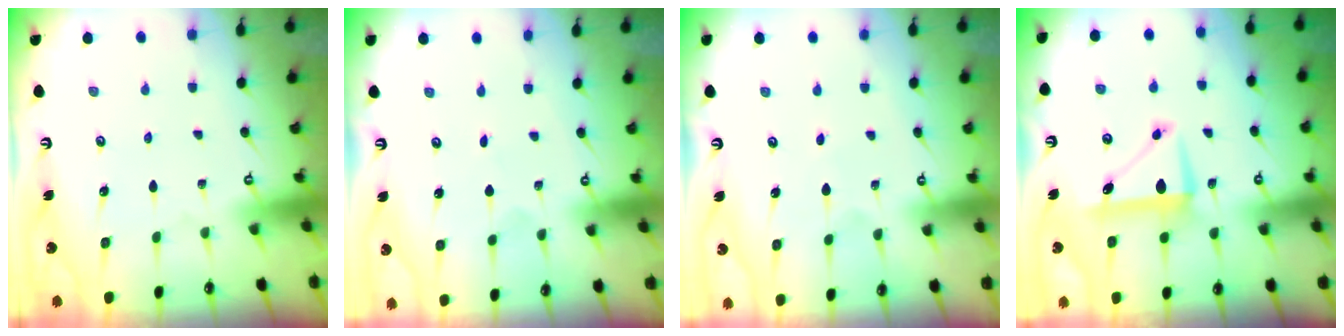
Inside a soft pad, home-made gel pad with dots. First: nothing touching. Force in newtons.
{"total": 0.0}
{"total": 3.7, "press": 3.7, "slide": 0.4}
{"total": 8.1, "press": 8.0, "slide": 1.1}